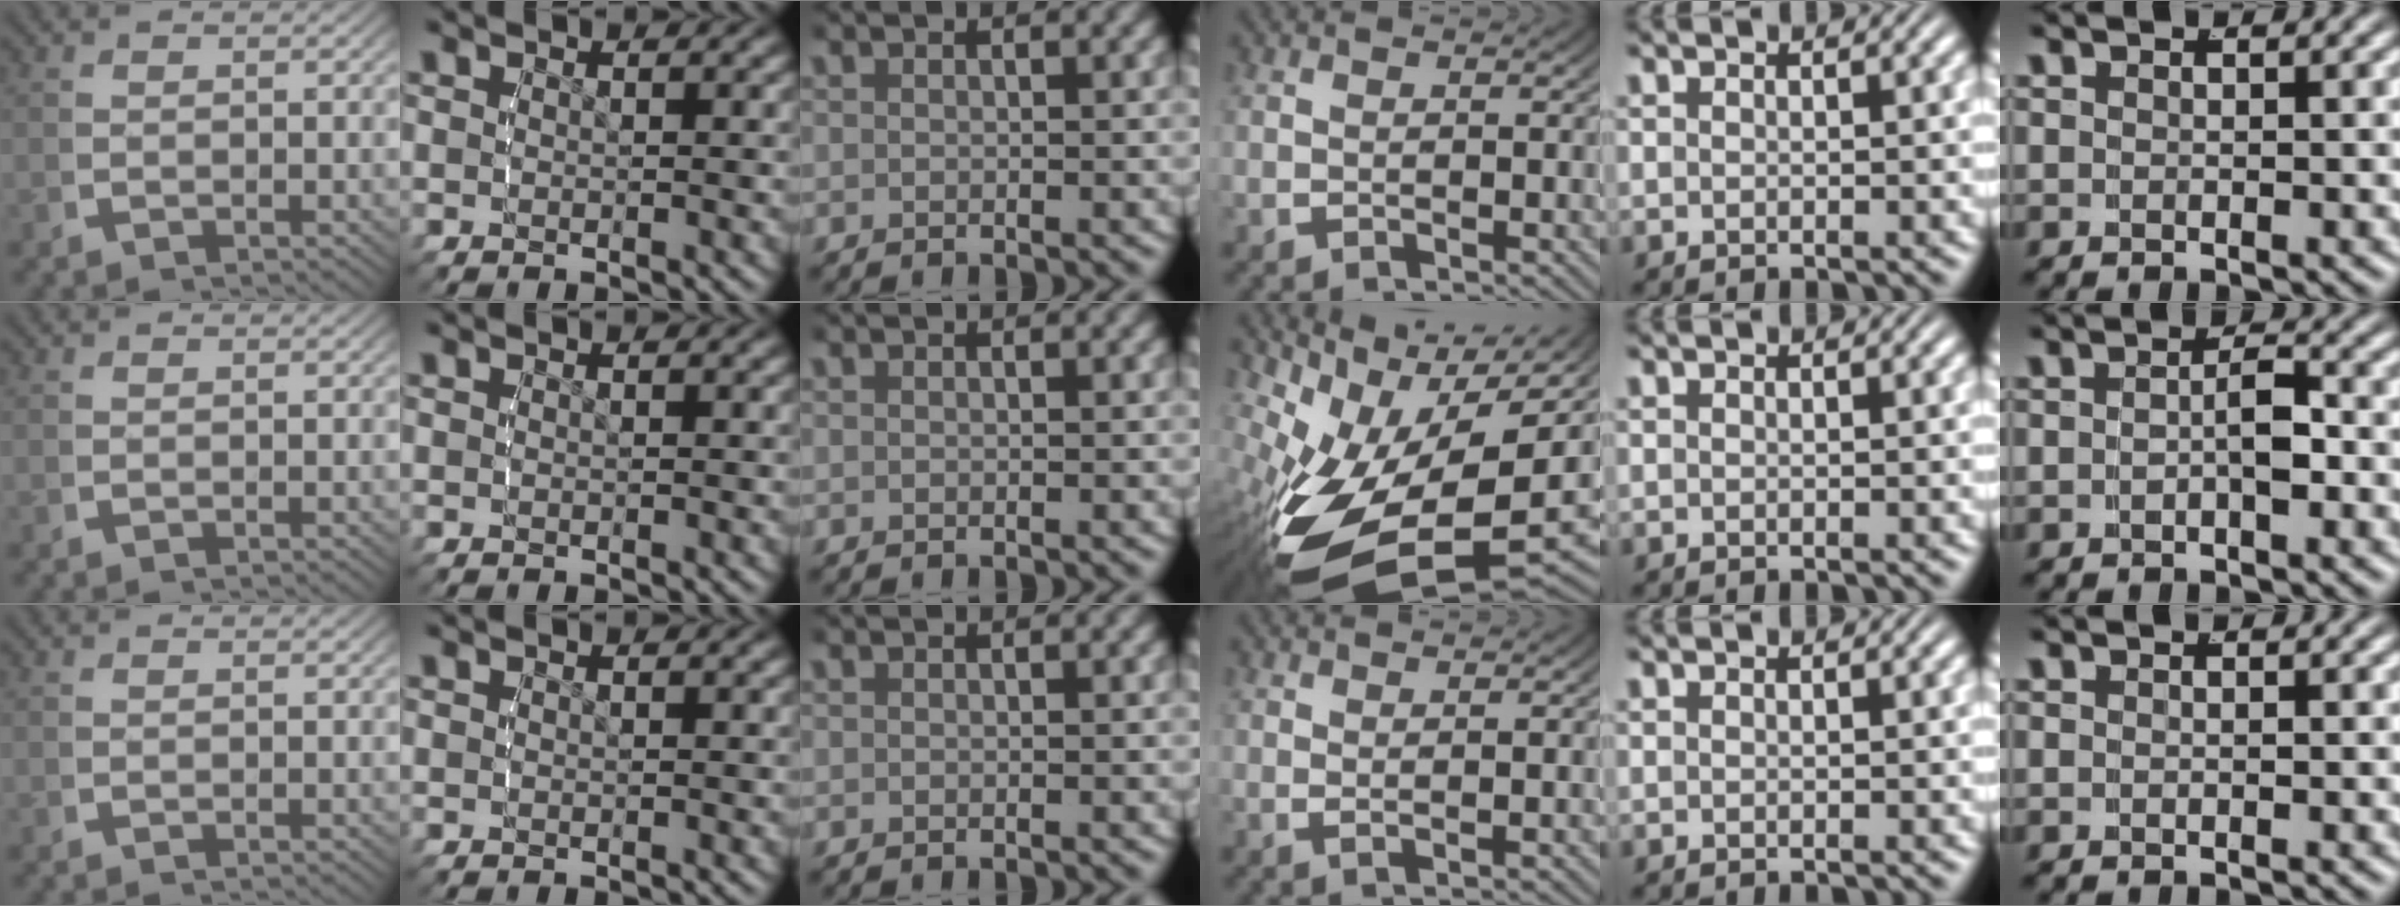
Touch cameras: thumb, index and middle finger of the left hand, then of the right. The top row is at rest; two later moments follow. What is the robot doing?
{"motion": "lift_and_place", "object": "button"}